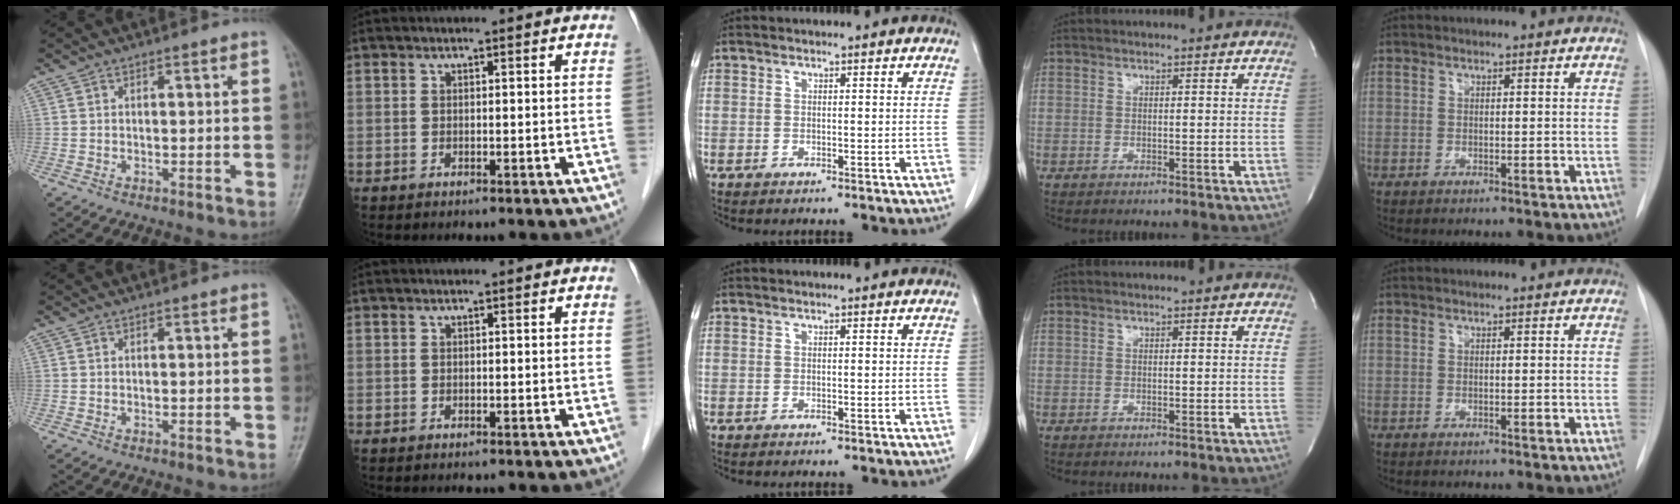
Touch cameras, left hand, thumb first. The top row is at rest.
{}